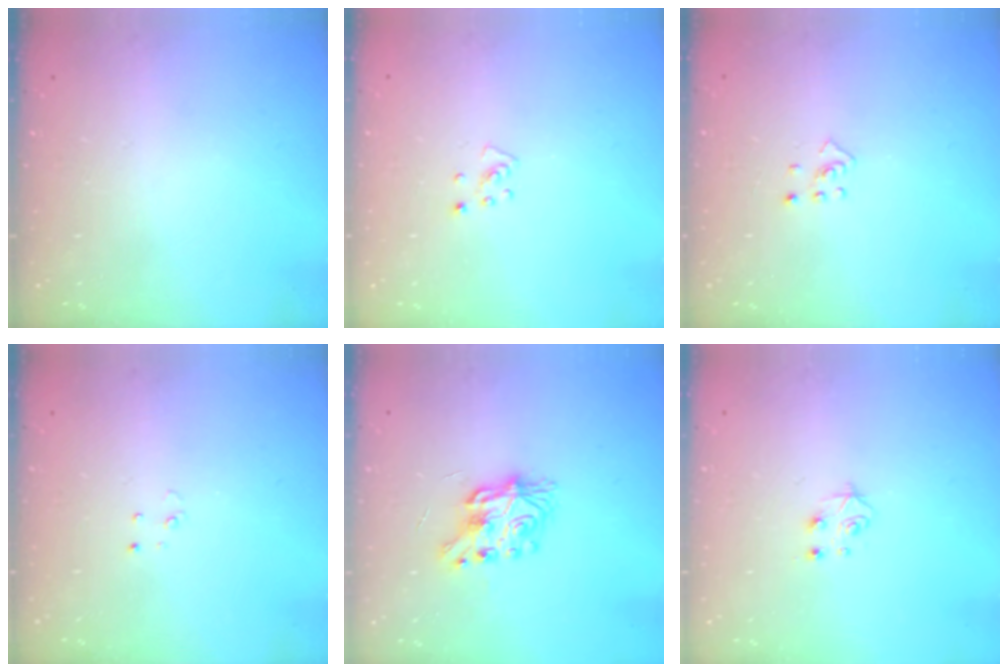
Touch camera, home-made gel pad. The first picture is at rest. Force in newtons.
{"total": 3.8, "press": 3.8, "slide": 0.4}
{"total": 2.5, "press": 2.4, "slide": 0.8}
{"total": 2.3, "press": 2.3, "slide": 0.2}
{"total": 7.8, "press": 7.8, "slide": 0.5}
{"total": 5.0, "press": 4.9, "slide": 0.5}